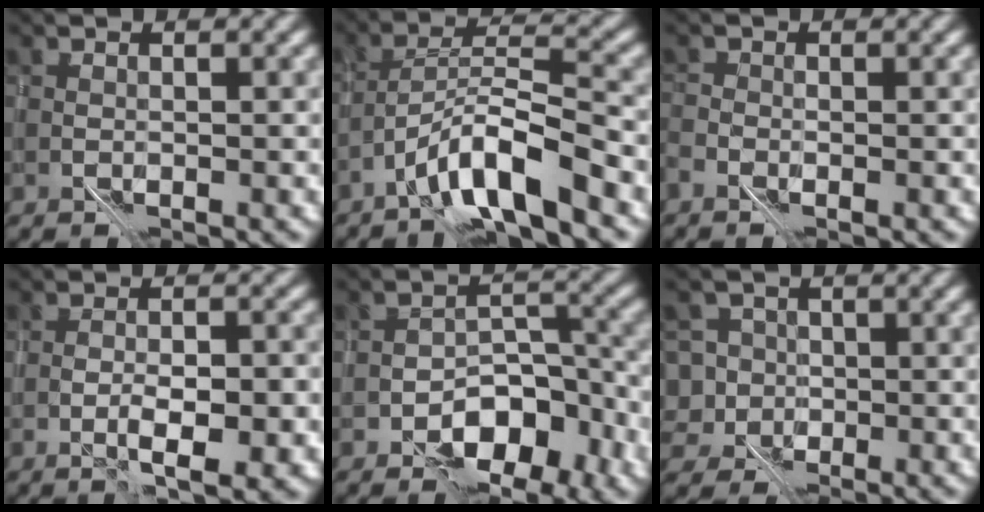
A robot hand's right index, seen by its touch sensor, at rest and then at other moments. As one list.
[{"total": 6.3, "force": [-4.1, 0.6, 4.7], "torque": [-0.082, 0.014, -0.079]}, {"total": 1.4, "force": [-1.2, 0.7, 0.5], "torque": [-0.008, -0.003, -0.029]}, {"total": 2.8, "force": [-0.6, 0.5, 2.7], "torque": [-0.040, 0.002, -0.007]}, {"total": 6.1, "force": [-3.7, 3.2, 3.7], "torque": [-0.028, 0.019, -0.059]}, {"total": 6.2, "force": [0.1, 5.9, 1.8], "torque": [-0.034, 0.025, -0.031]}]